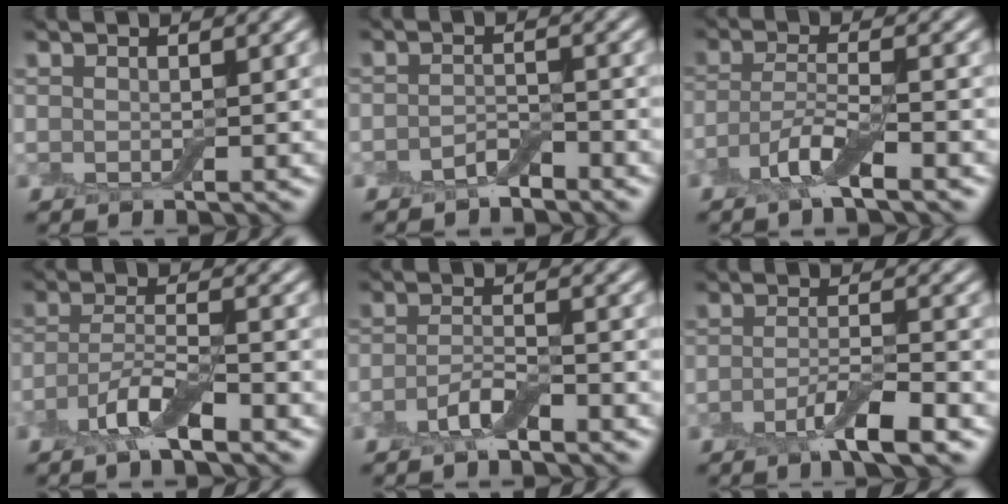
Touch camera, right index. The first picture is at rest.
{"total": 1.7, "force": [-1.3, 0.6, 0.9], "torque": [-0.017, 0.004, -0.027]}
{"total": 3.8, "force": [-2.3, 0.7, 2.9], "torque": [-0.061, 0.001, -0.055]}
{"total": 4.1, "force": [-2.6, 1.0, 3.1], "torque": [-0.061, 0.002, -0.059]}
{"total": 2.7, "force": [-1.7, 0.8, 1.9], "torque": [-0.041, 0.004, -0.041]}
{"total": 3.8, "force": [-2.0, 0.7, 3.1], "torque": [-0.056, 0.002, -0.046]}